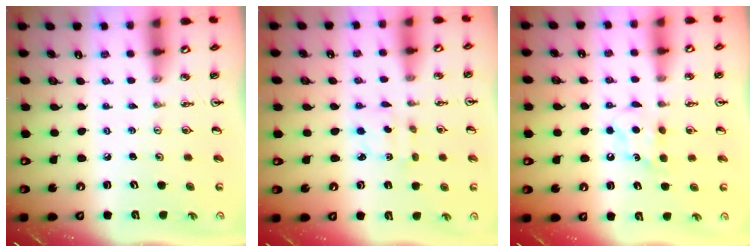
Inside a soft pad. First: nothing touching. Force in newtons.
{"total": 3.1, "press": 3.0, "slide": 0.5}
{"total": 5.3, "press": 5.1, "slide": 1.4}